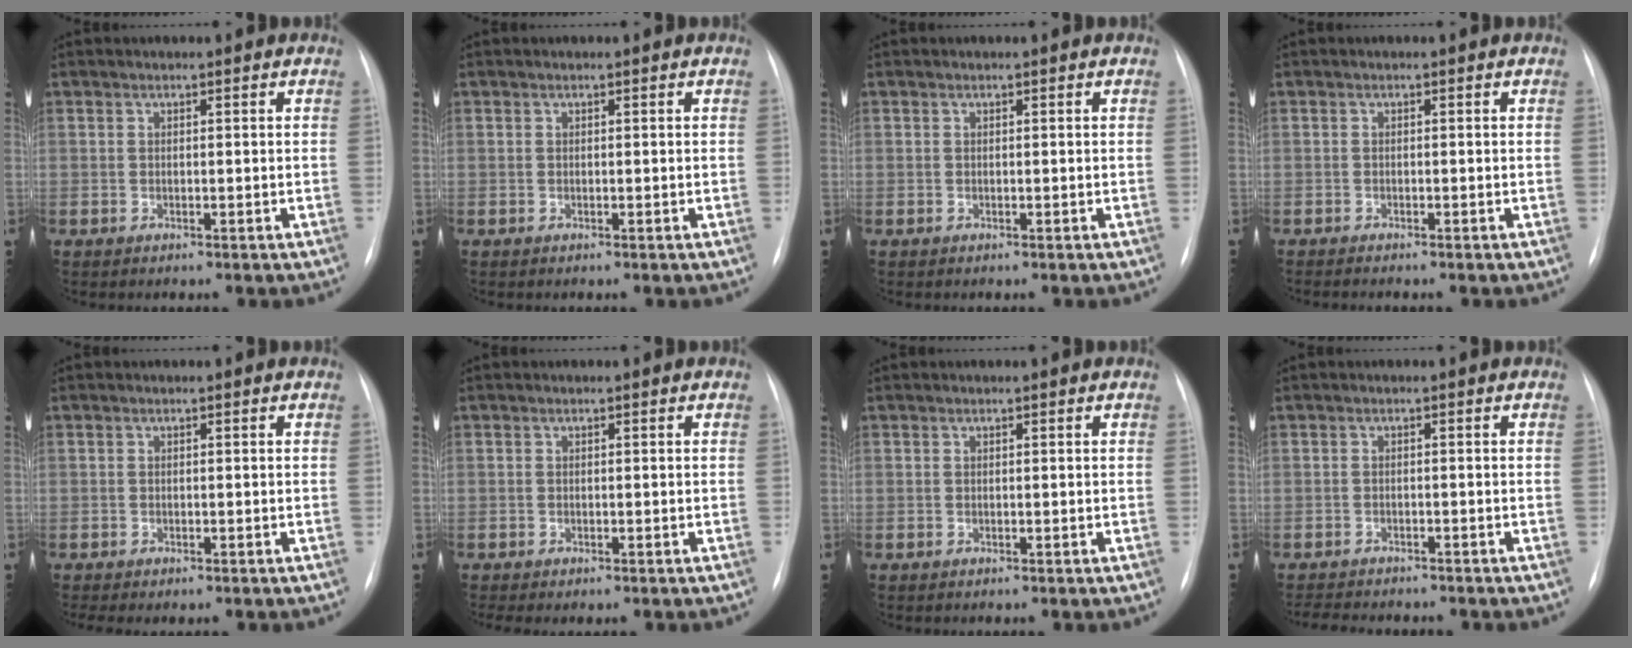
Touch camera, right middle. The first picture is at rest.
{"total": 0.0}
{"total": 0.0}
{"total": 1.6, "force": [-1.3, 0.0, 0.8], "torque": [-0.011, -0.005, -0.015]}
{"total": 1.4, "force": [-1.1, 0.6, 0.7], "torque": [-0.007, -0.001, -0.012]}
{"total": 1.1, "force": [-0.8, 0.5, 0.6], "torque": [-0.006, 0.000, -0.010]}
{"total": 0.0}
{"total": 8.0, "force": [-7.2, 1.9, 2.8], "torque": [-0.040, -0.004, -0.101]}